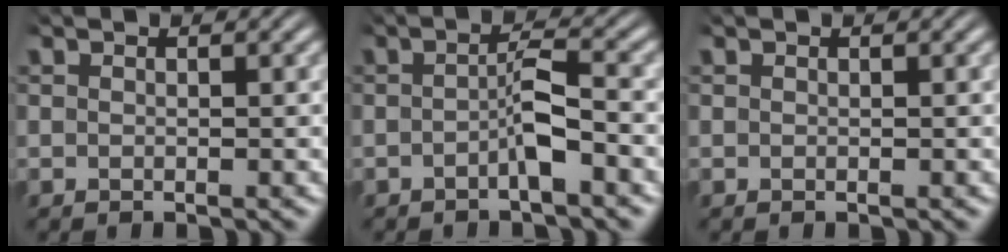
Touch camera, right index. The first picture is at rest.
{"total": 2.4, "force": [-1.1, -0.1, 2.1], "torque": [-0.029, 0.004, -0.022]}
{"total": 0.0}